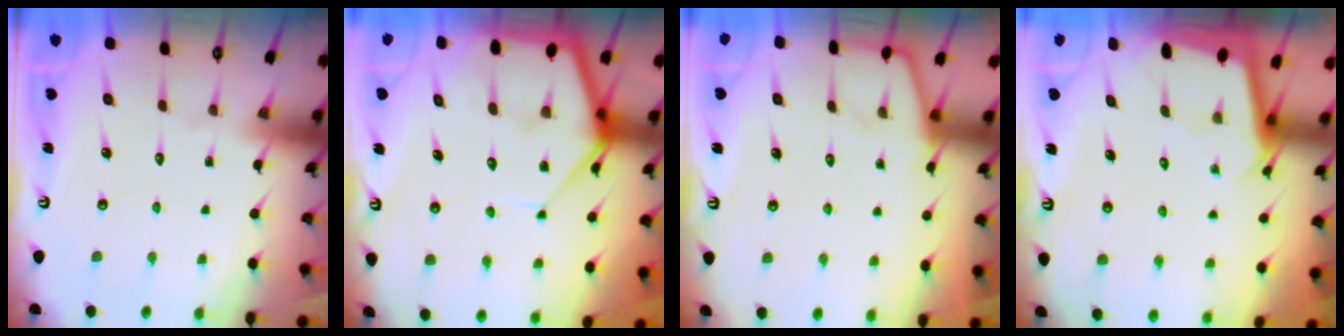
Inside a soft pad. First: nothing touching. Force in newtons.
{"total": 12.0, "press": 11.9, "slide": 1.2}
{"total": 4.1, "press": 4.1, "slide": 0.5}
{"total": 2.0, "press": 2.0, "slide": 0.1}